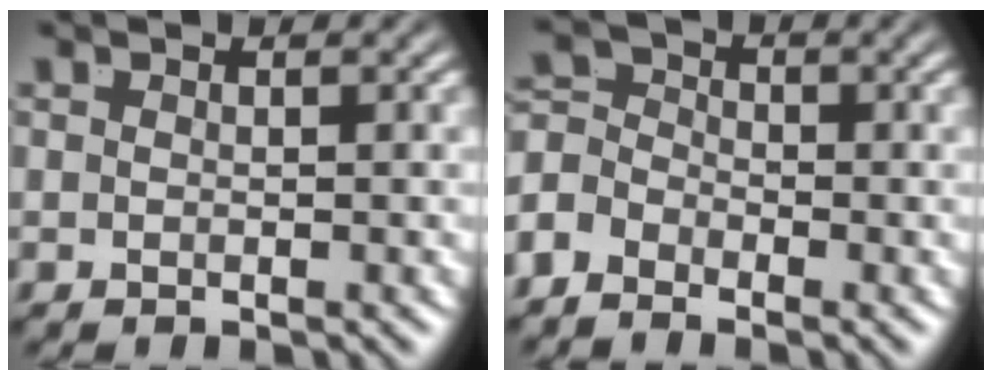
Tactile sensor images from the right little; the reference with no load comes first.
{"total": 4.3, "force": [-1.0, 3.8, 1.7], "torque": [-0.031, -0.015, -0.025]}